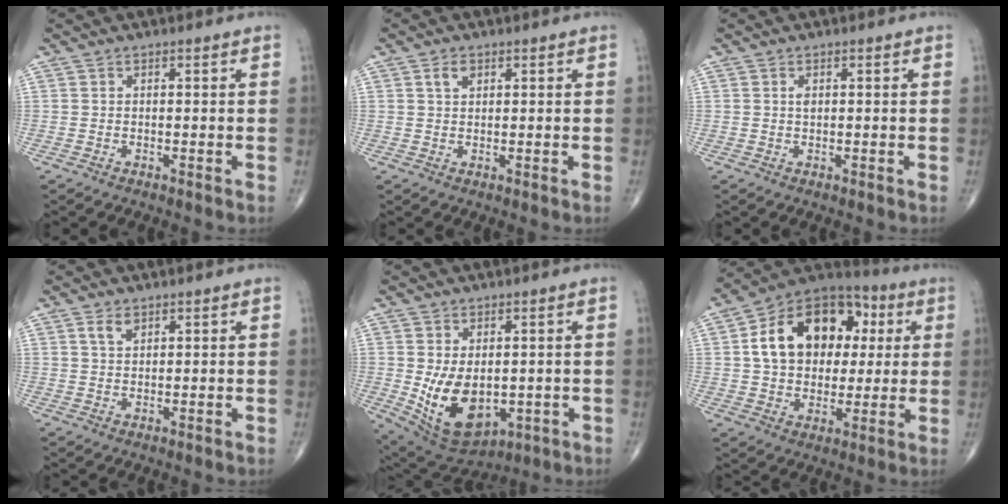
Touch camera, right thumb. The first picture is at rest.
{"total": 2.3, "force": [1.1, 1.4, 1.5], "torque": [-0.024, -0.001, 0.020]}
{"total": 1.1, "force": [0.3, 0.6, 0.8], "torque": [-0.013, 0.000, 0.005]}
{"total": 2.5, "force": [1.5, 1.4, 1.5], "torque": [-0.026, -0.004, 0.031]}
{"total": 12.8, "force": [-1.4, 8.0, 9.9], "torque": [-0.151, -0.010, 0.007]}
{"total": 19.6, "force": [3.7, 14.0, 13.1], "torque": [-0.180, 0.019, 0.057]}